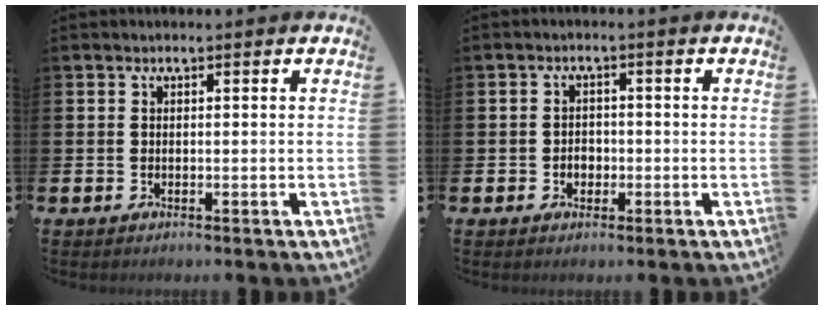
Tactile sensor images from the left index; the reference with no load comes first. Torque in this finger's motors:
{"motor_torque": [0.66, 0.12, 0.02, 0.05]}